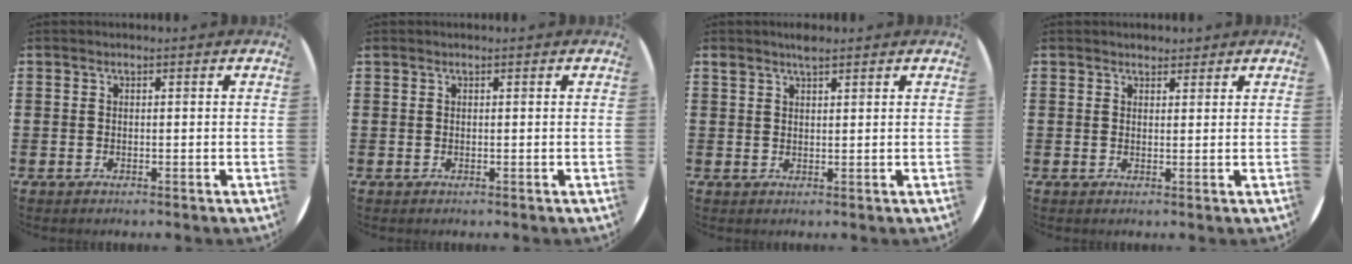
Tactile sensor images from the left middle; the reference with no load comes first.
{"total": 0.0}
{"total": 2.1, "force": [1.9, 0.5, 0.9], "torque": [-0.019, 0.004, 0.033]}
{"total": 1.7, "force": [1.6, 0.5, -0.1], "torque": [0.009, 0.000, 0.028]}